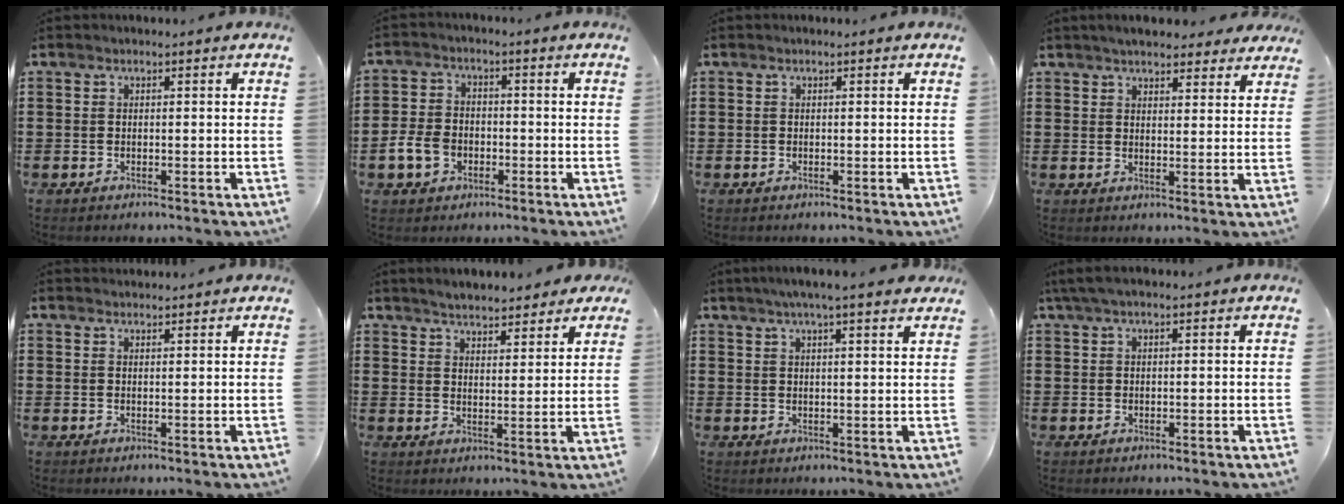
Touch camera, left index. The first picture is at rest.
{"total": 5.0, "force": [-1.9, 3.7, 2.8], "torque": [-0.074, 0.001, -0.041]}
{"total": 0.0}
{"total": 4.2, "force": [3.9, 0.7, 1.3], "torque": [-0.036, -0.007, 0.073]}
{"total": 1.1, "force": [1.1, 0.0, 0.1], "torque": [-0.005, -0.001, 0.022]}
{"total": 3.9, "force": [3.7, 0.7, 0.7], "torque": [-0.028, -0.007, 0.067]}
{"total": 4.0, "force": [3.3, -0.3, 2.3], "torque": [-0.054, -0.006, 0.058]}
{"total": 1.9, "force": [0.9, 0.3, 1.6], "torque": [-0.031, 0.003, 0.017]}